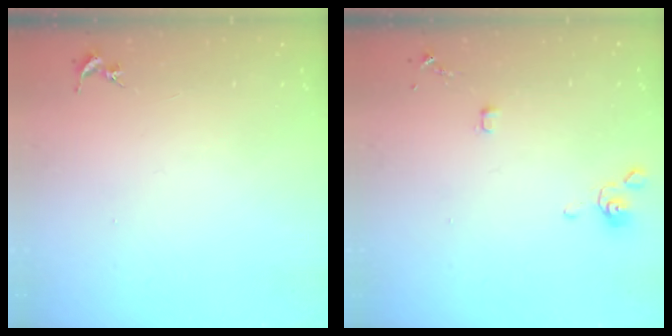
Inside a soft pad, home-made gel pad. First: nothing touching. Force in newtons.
{"total": 4.0, "press": 4.0, "slide": 0.8}